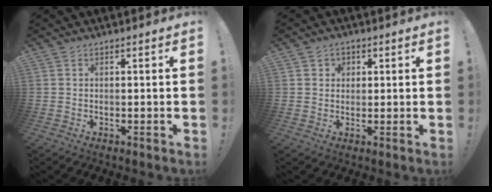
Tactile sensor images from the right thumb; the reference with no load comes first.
{"total": 2.5, "force": [0.7, 2.4, 0.5], "torque": [-0.001, -0.003, 0.012]}